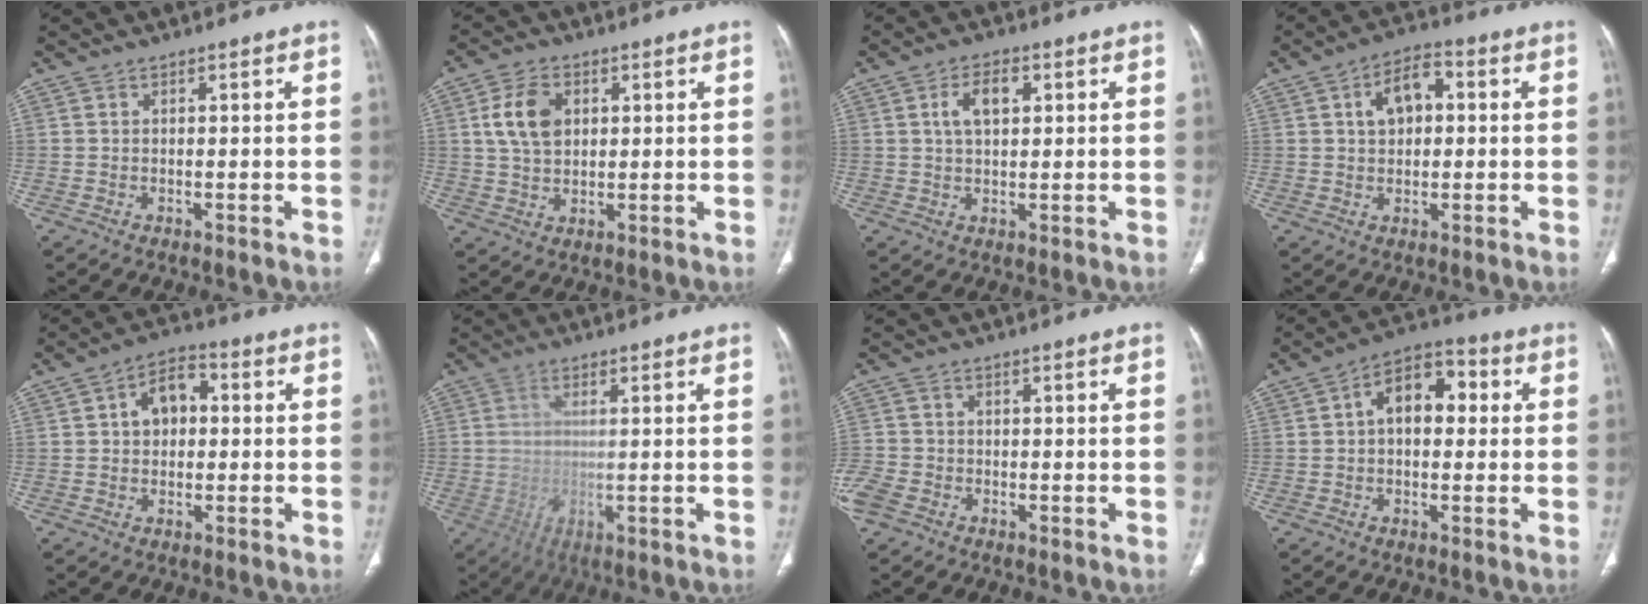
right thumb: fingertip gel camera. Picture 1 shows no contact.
{"total": 8.0, "force": [2.1, 5.4, 5.4], "torque": [-0.092, -0.001, 0.041]}
{"total": 5.7, "force": [1.7, 3.1, 4.4], "torque": [-0.076, 0.005, 0.030]}
{"total": 7.7, "force": [1.6, 4.8, 5.7], "torque": [-0.083, 0.016, 0.020]}
{"total": 7.3, "force": [0.9, 5.1, 5.2], "torque": [-0.065, 0.021, 0.006]}
{"total": 4.0, "force": [0.5, 1.6, 3.7], "torque": [-0.089, -0.009, 0.010]}
{"total": 5.7, "force": [-3.1, 4.1, 2.5], "torque": [-0.067, 0.011, -0.062]}
{"total": 9.9, "force": [1.4, 6.2, 7.6], "torque": [-0.096, 0.030, 0.011]}